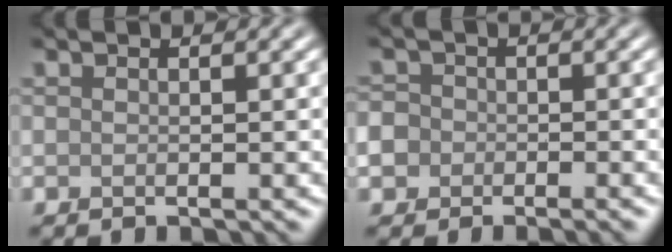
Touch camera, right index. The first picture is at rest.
{"total": 5.5, "force": [-2.8, 4.5, 1.7], "torque": [-0.029, -0.006, -0.067]}